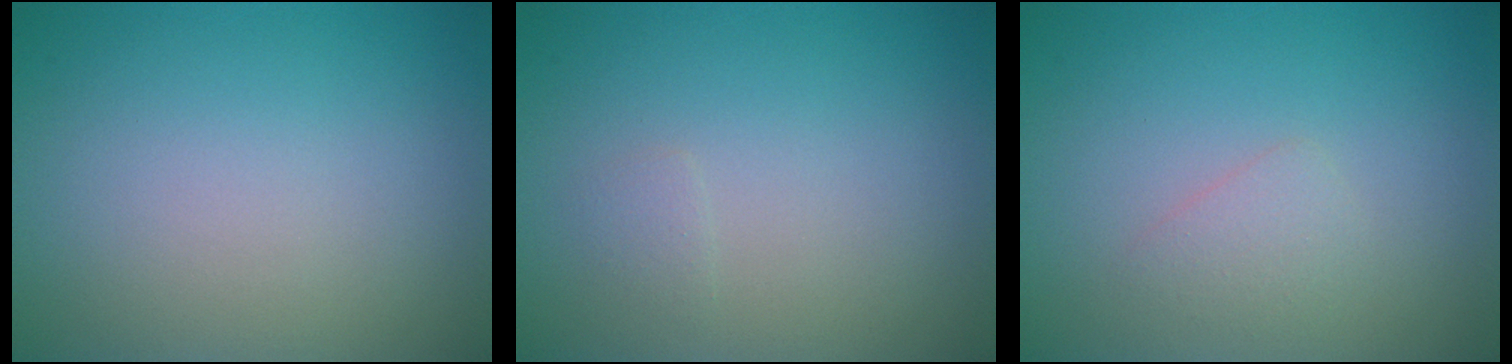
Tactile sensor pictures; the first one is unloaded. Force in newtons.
{"total": 0.6, "press": 0.6, "slide": 0.1}
{"total": 1.3, "press": 1.3, "slide": 0.0}